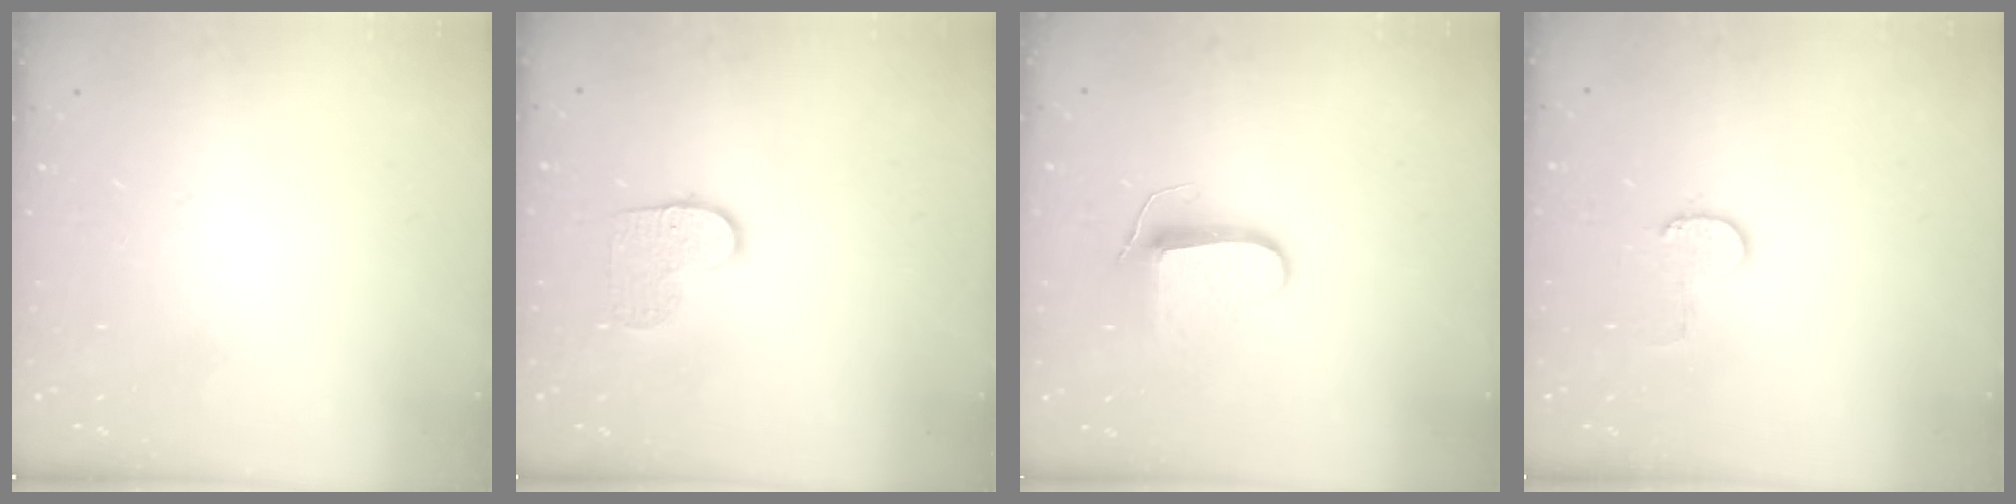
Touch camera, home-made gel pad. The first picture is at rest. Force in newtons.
{"total": 8.0, "press": 8.0, "slide": 0.4}
{"total": 9.6, "press": 9.6, "slide": 0.8}
{"total": 6.4, "press": 6.4, "slide": 0.6}